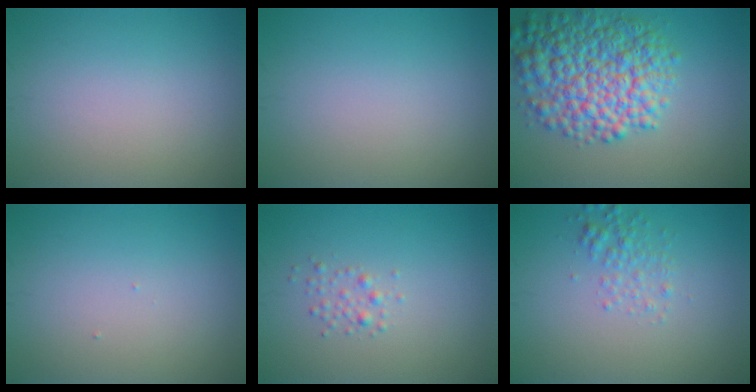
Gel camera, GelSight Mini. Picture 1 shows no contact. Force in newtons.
{"total": 0.0}
{"total": 9.3, "press": 9.3, "slide": 0.2}
{"total": 0.0}
{"total": 1.2, "press": 1.2, "slide": 0.0}
{"total": 2.0, "press": 2.0, "slide": 0.1}